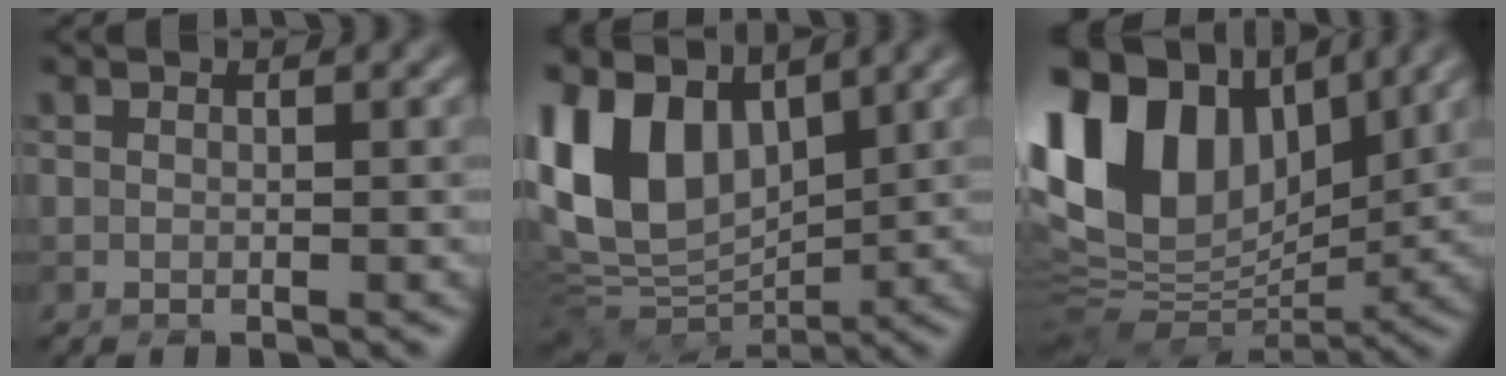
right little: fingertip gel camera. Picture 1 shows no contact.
{"total": 9.9, "force": [4.0, 6.2, 6.6], "torque": [-0.152, 0.005, 0.073]}
{"total": 15.0, "force": [5.4, 9.1, 10.6], "torque": [-0.234, 0.031, 0.096]}